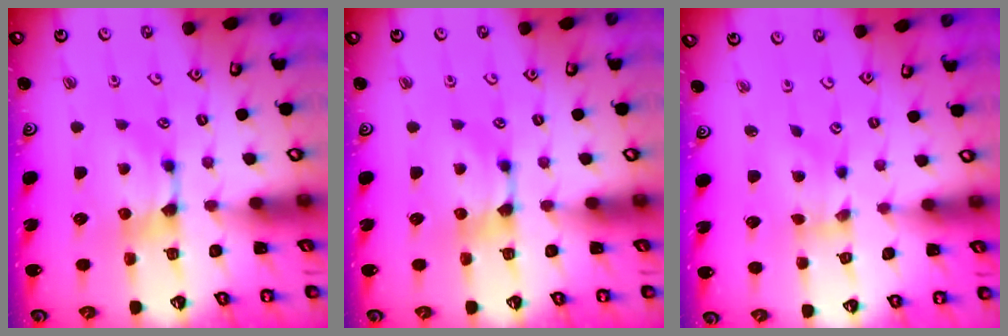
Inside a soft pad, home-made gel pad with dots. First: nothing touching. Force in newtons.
{"total": 0.0}
{"total": 1.0, "press": 0.2, "slide": 0.9}